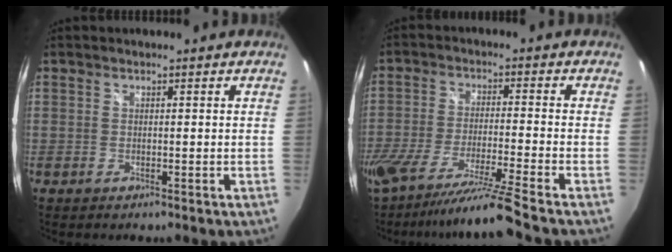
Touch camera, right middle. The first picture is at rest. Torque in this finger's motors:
{"motor_torque": [0.75, -0.74, 0.17, 0.08]}